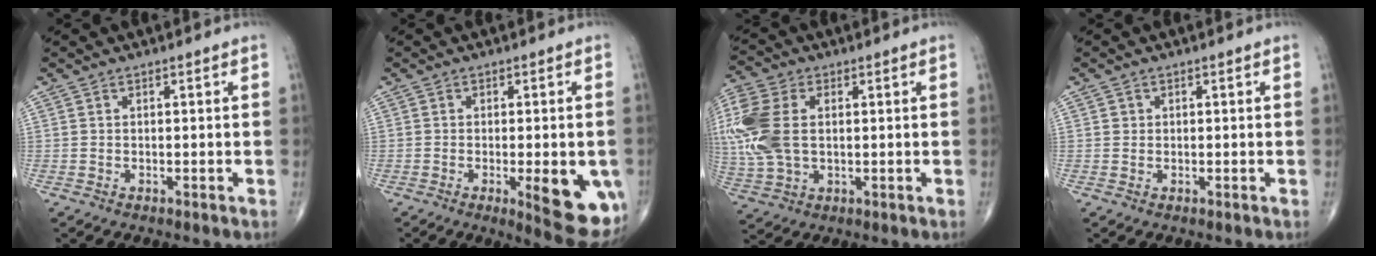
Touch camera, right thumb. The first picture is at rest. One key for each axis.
{"total": 11.8, "fx": -3.4, "fy": 3.6, "fz": 10.8, "tx": -0.123, "ty": -0.017, "tz": -0.034}
{"total": 14.5, "fx": 1.4, "fy": 9.2, "fz": 11.1, "tx": -0.281, "ty": 0.007, "tz": 0.030}
{"total": 0.9, "fx": 0.2, "fy": 0.8, "fz": 0.1, "tx": 0.005, "ty": 0.002, "tz": 0.002}